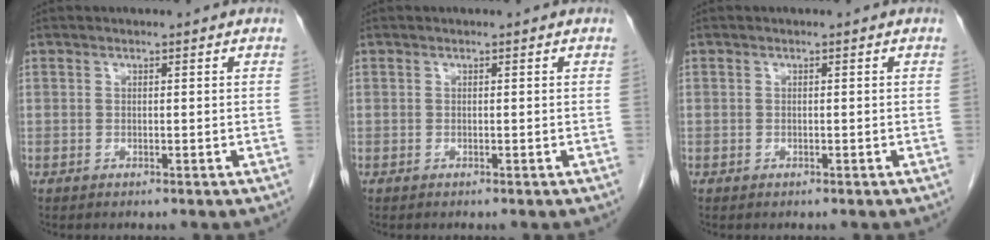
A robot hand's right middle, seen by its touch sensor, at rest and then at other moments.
{"total": 0.0}
{"total": 0.0}